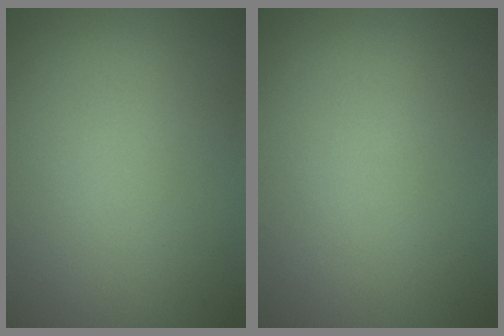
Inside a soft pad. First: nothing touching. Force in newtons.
{"total": 0.0}